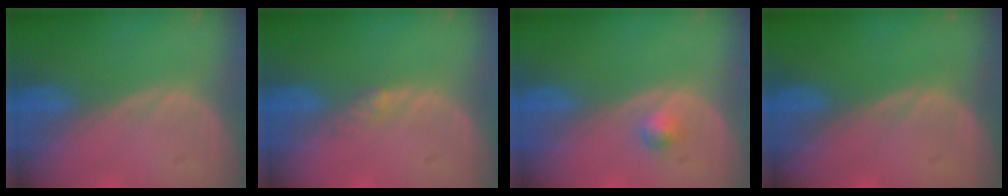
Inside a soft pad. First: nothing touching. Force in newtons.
{"total": 1.8, "press": 1.6, "slide": 1.0}
{"total": 1.5, "press": 1.5, "slide": 0.3}
{"total": 0.0}